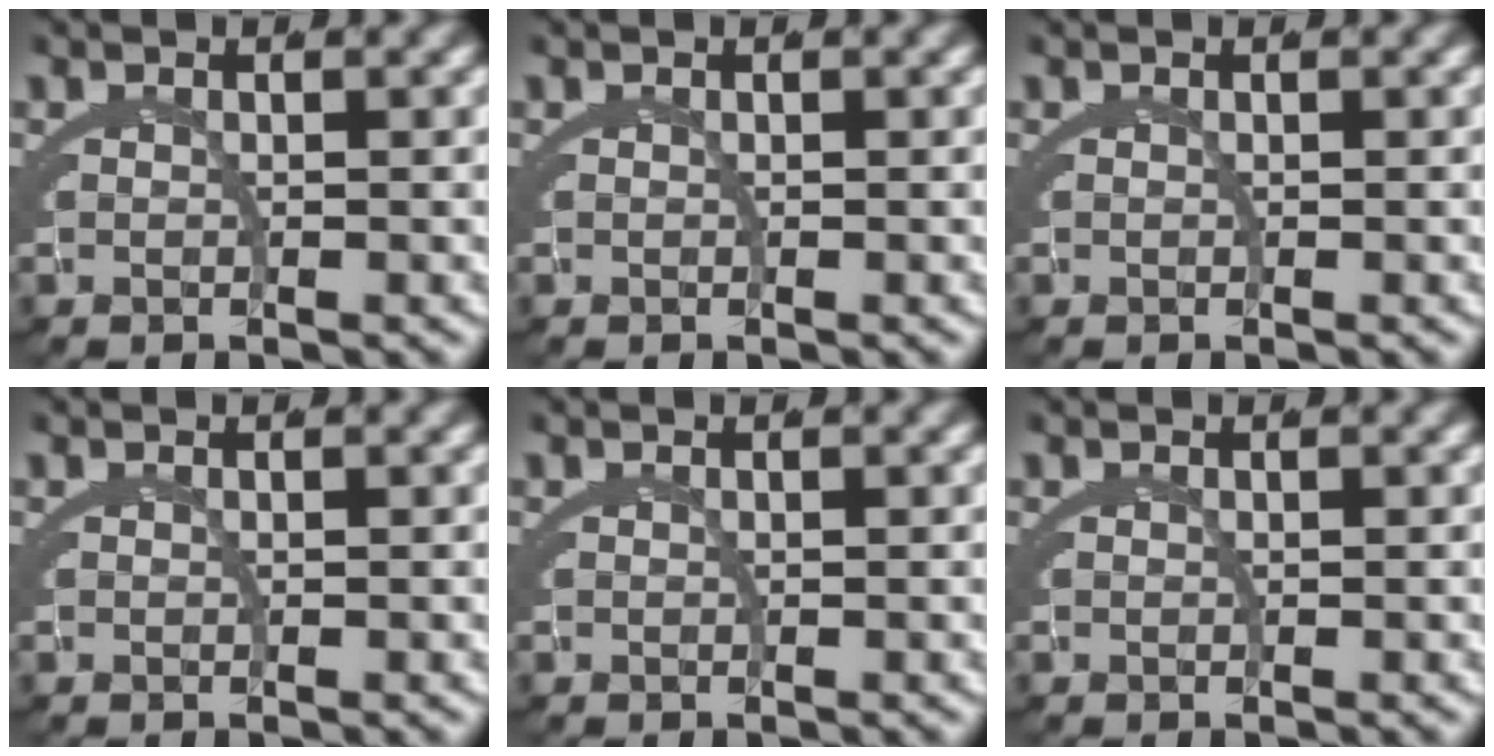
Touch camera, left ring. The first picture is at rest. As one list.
[{"total": 0.0}, {"total": 0.0}, {"total": 0.0}, {"total": 0.0}, {"total": 0.0}]